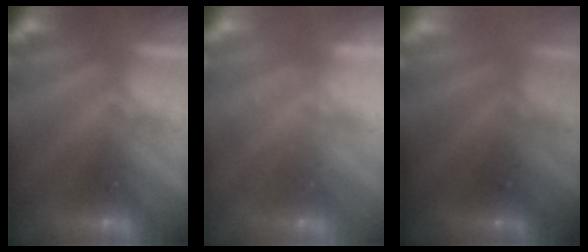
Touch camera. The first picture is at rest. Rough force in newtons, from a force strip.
{"total": 2.3}
{"total": 2.3}